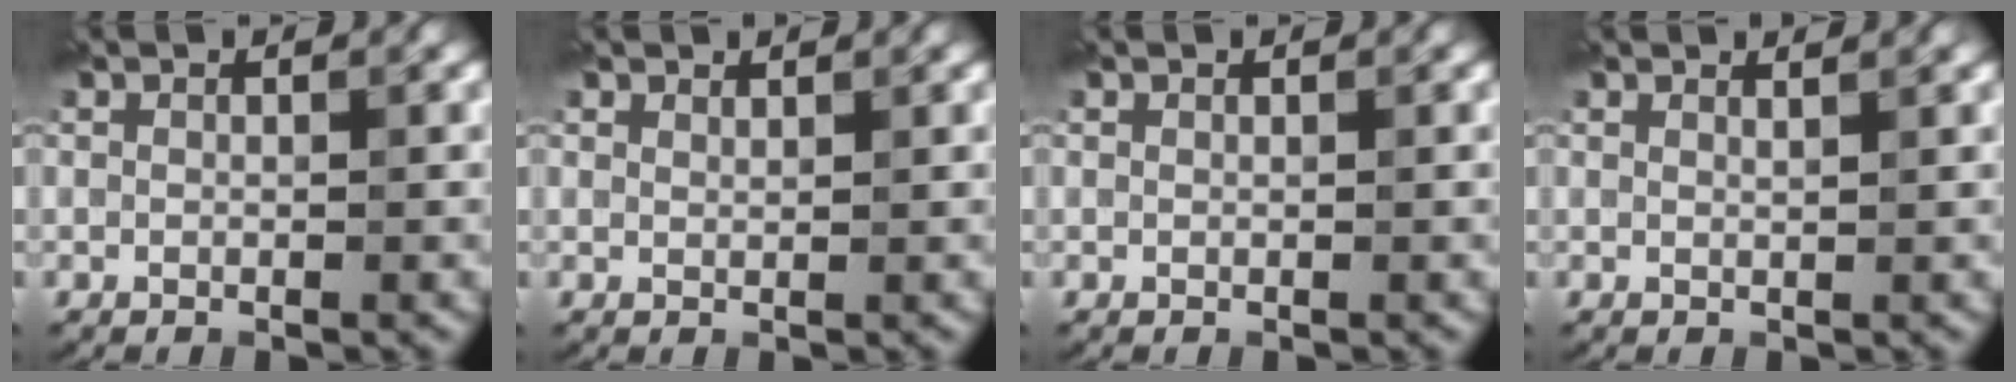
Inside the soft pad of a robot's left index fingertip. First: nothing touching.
{"total": 0.9, "force": [0.9, 0.2, 0.1], "torque": [-0.002, -0.001, 0.016]}
{"total": 0.0}
{"total": 1.4, "force": [1.2, 0.4, 0.6], "torque": [0.001, 0.000, 0.008]}